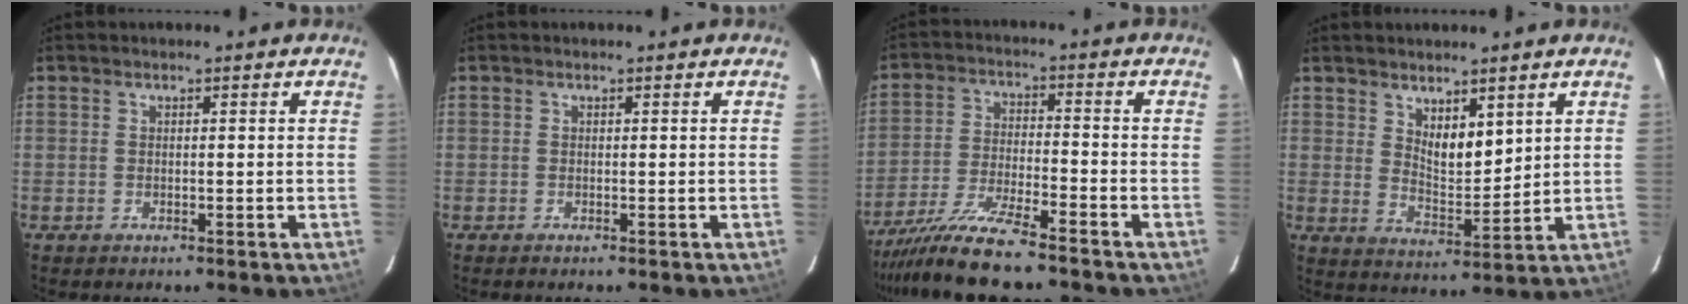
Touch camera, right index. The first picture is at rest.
{"total": 0.0}
{"total": 10.4, "force": [-8.9, 0.1, 5.5], "torque": [-0.099, -0.021, -0.159]}
{"total": 5.7, "force": [3.2, 2.2, 4.2], "torque": [-0.077, -0.013, 0.066]}